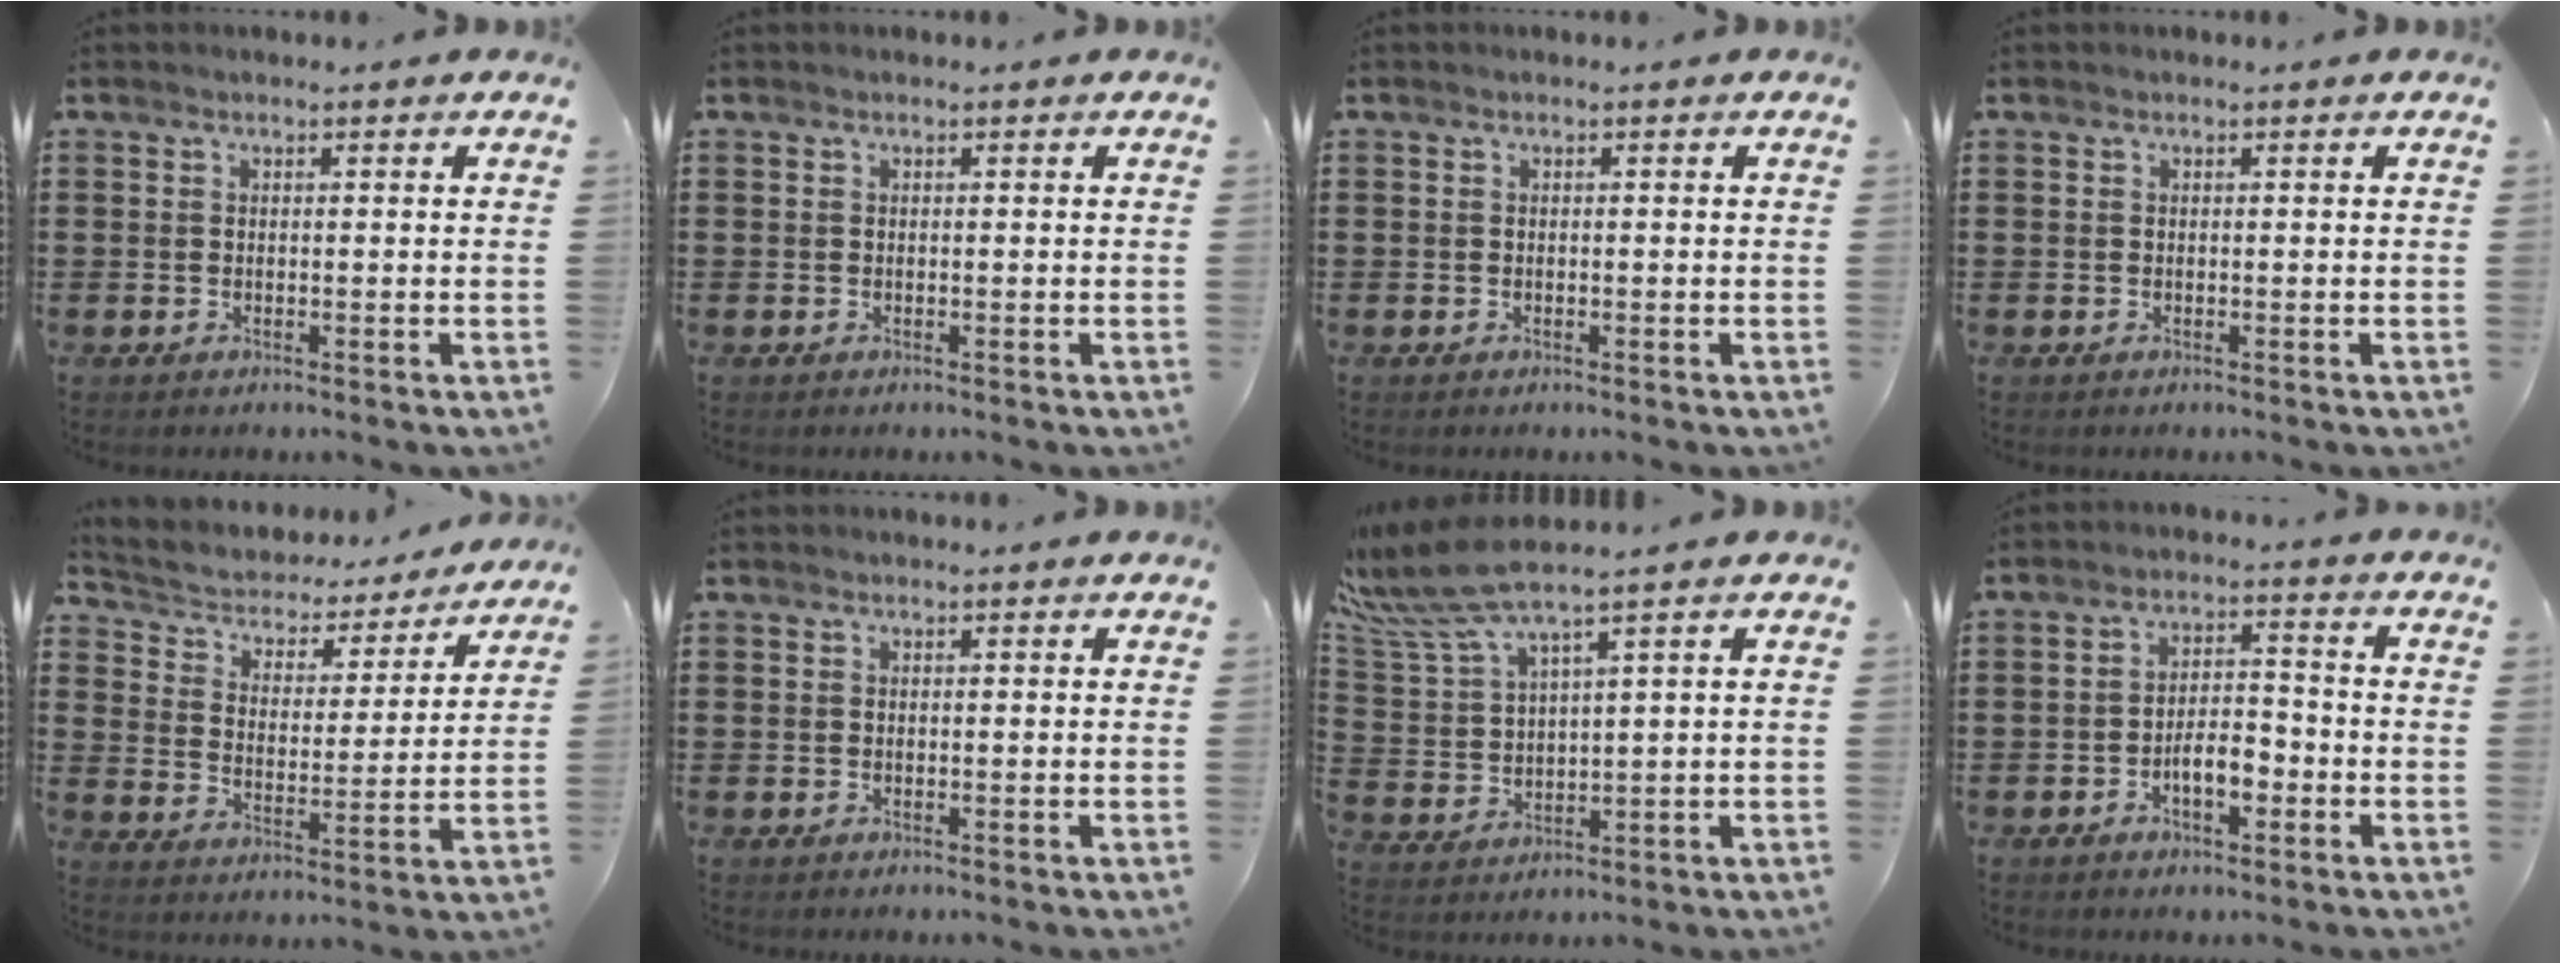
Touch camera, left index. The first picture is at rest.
{"total": 0.0}
{"total": 0.0}
{"total": 0.0}
{"total": 3.5, "force": [3.4, 1.0, 0.2], "torque": [-0.029, -0.030, 0.048]}
{"total": 0.0}
{"total": 7.0, "force": [5.4, 0.5, 4.4], "torque": [-0.115, -0.025, 0.093]}
{"total": 5.2, "force": [-2.3, 2.2, 4.1], "torque": [-0.078, 0.009, -0.046]}